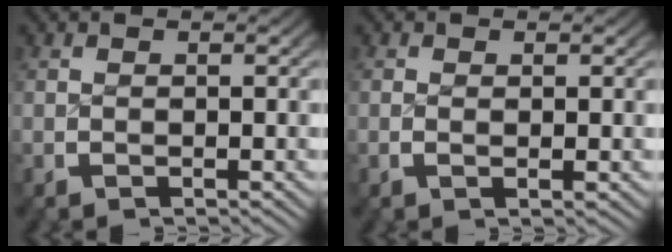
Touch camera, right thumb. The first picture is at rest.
{"total": 0.6, "force": [0.1, 0.0, 0.6], "torque": [-0.011, -0.006, 0.005]}